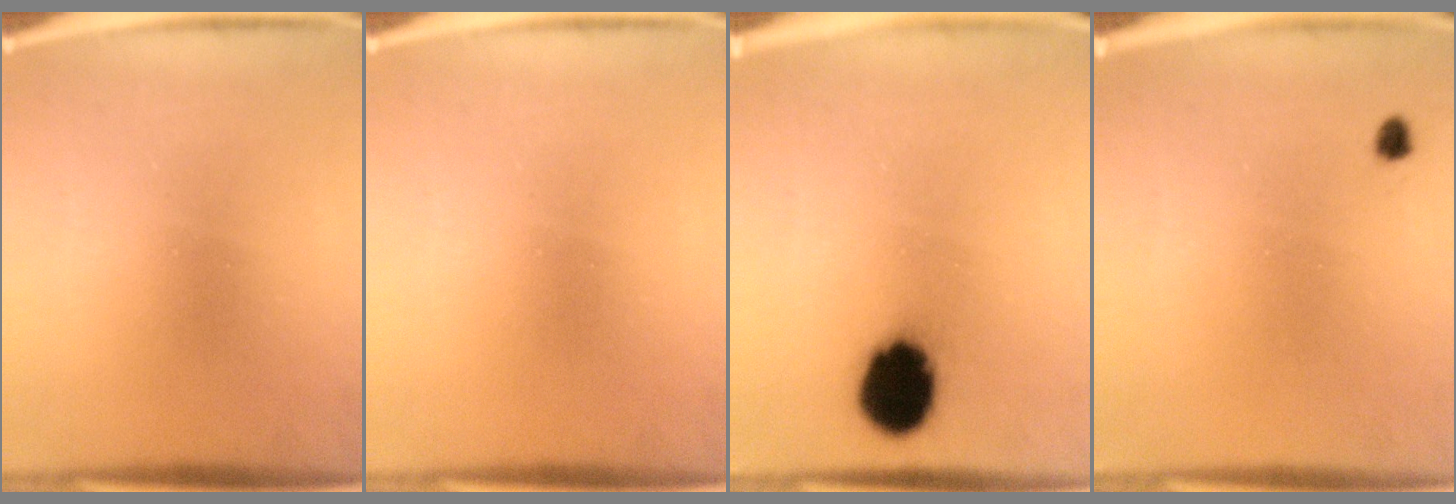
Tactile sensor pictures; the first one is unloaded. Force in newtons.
{"total": 0.0}
{"total": 11.7}
{"total": 1.0}